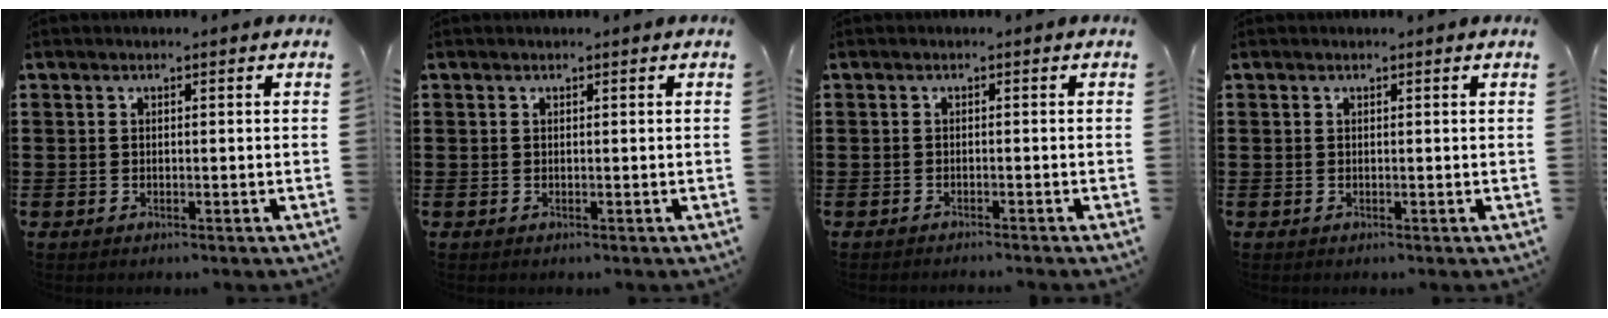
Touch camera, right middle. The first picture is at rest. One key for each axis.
{"total": 0.0}
{"total": 0.8, "fx": -0.8, "fy": -0.1, "fz": 0.1, "tx": -0.004, "ty": -0.001, "tz": -0.017}
{"total": 0.0}